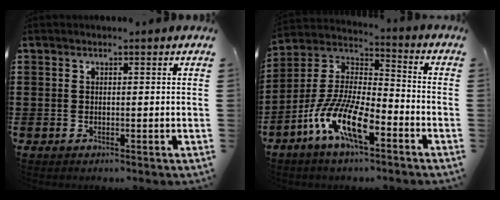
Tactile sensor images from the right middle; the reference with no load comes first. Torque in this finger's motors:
{"motor_torque": [2.14, 0.00, 1.05, 0.21]}